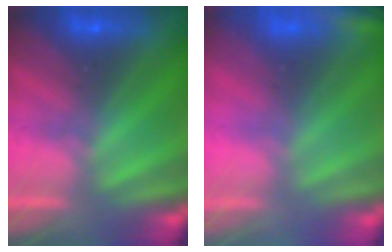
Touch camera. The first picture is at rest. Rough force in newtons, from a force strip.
{"total": 2.4}